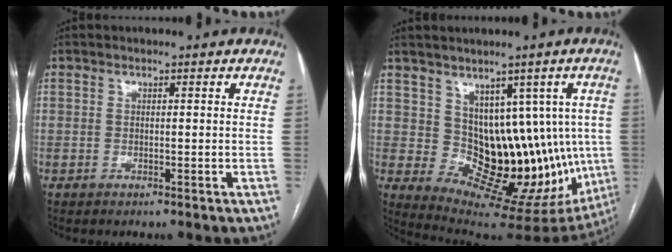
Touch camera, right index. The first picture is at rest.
{"total": 14.2, "force": [1.6, 8.6, 11.2], "torque": [-0.125, 0.020, 0.050]}